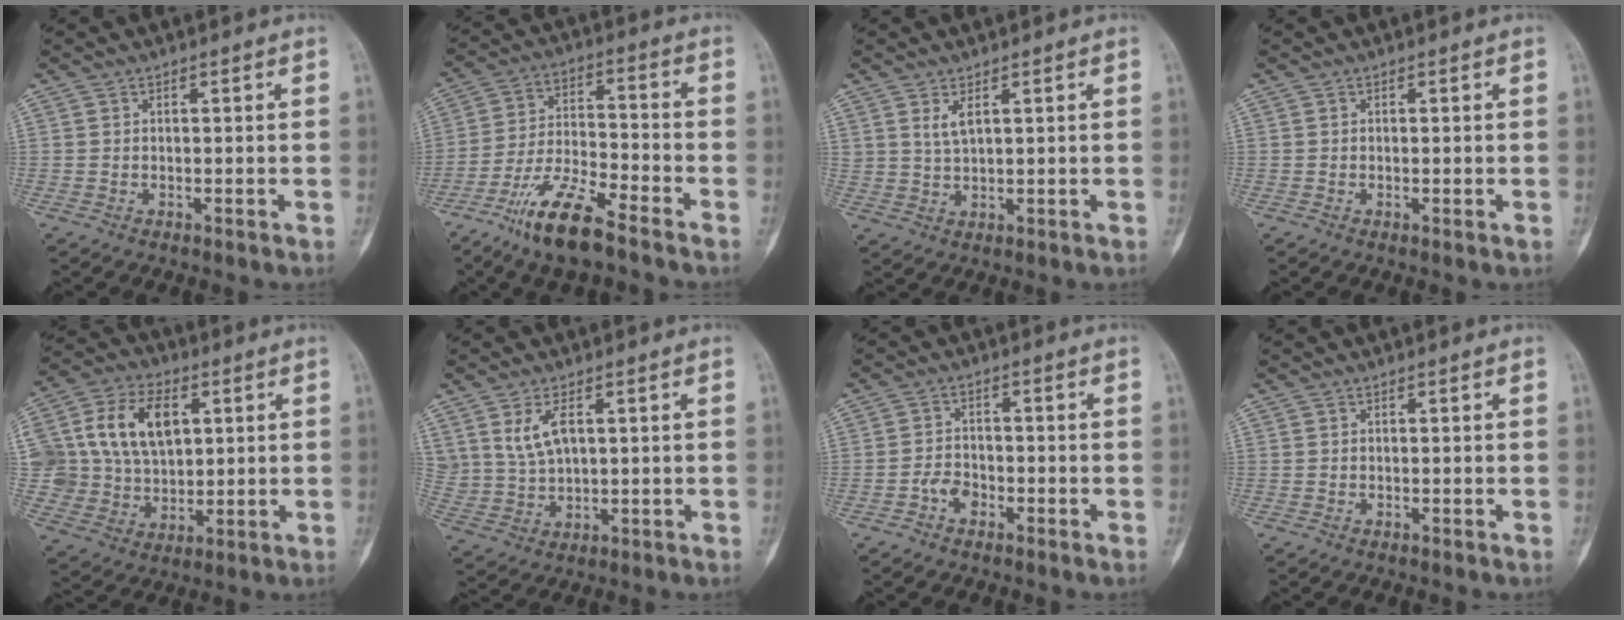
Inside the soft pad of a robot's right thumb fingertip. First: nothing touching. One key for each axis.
{"total": 12.9, "fx": -8.8, "fy": 3.1, "fz": 8.8, "tx": -0.178, "ty": 0.046, "tz": -0.166}
{"total": 2.9, "fx": 1.5, "fy": 1.1, "fz": 2.2, "tx": -0.043, "ty": -0.010, "tz": 0.036}
{"total": 0.8, "fx": -0.2, "fy": 0.2, "fz": 0.7, "tx": -0.012, "ty": -0.002, "tz": -0.002}
{"total": 17.5, "fx": 4.5, "fy": 12.4, "fz": 11.5, "tx": -0.201, "ty": 0.003, "tz": 0.092}
{"total": 6.3, "fx": 2.5, "fy": 3.3, "fz": 4.8, "tx": -0.091, "ty": -0.011, "tz": 0.062}
{"total": 3.2, "fx": -1.8, "fy": 2.1, "fz": 1.6, "tx": -0.021, "ty": 0.016, "tz": -0.035}
{"total": 0.0}